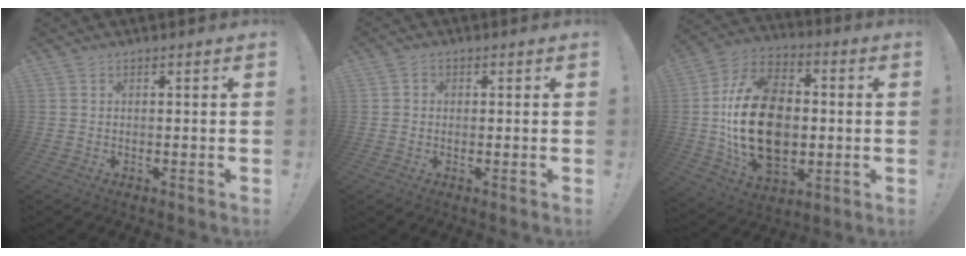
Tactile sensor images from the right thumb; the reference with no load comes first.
{"total": 1.6, "force": [-0.2, 1.4, 0.6], "torque": [-0.005, 0.004, -0.004]}
{"total": 25.1, "force": [-0.9, 17.6, 17.9], "torque": [-0.318, 0.016, -0.001]}